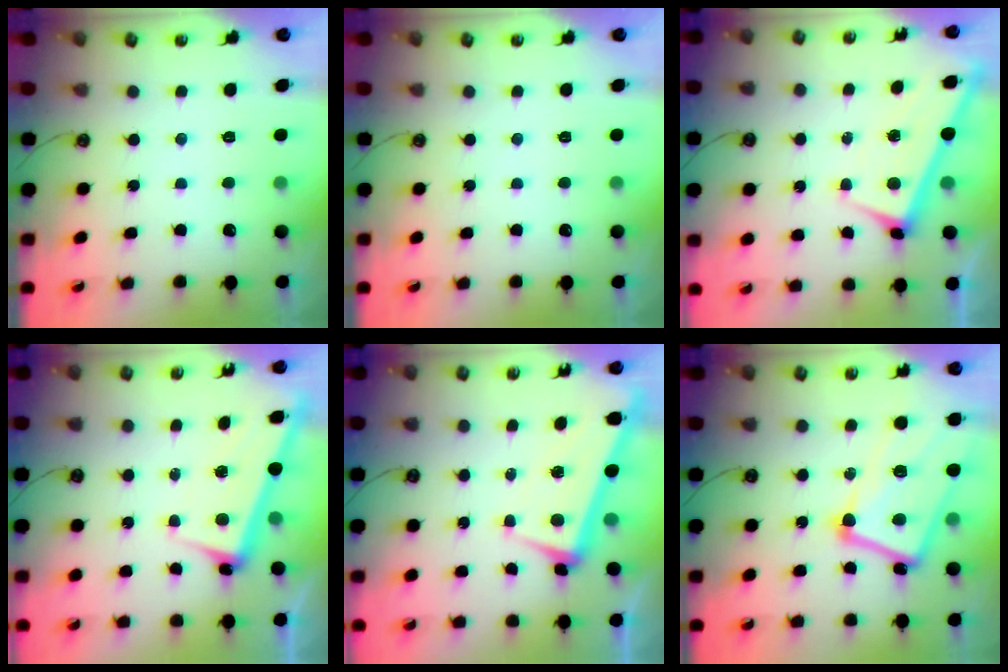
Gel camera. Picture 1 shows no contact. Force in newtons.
{"total": 0.0}
{"total": 1.2, "press": 1.2, "slide": 0.1}
{"total": 2.5, "press": 2.4, "slide": 0.6}
{"total": 1.4, "press": 1.1, "slide": 0.8}
{"total": 13.8, "press": 13.7, "slide": 1.6}